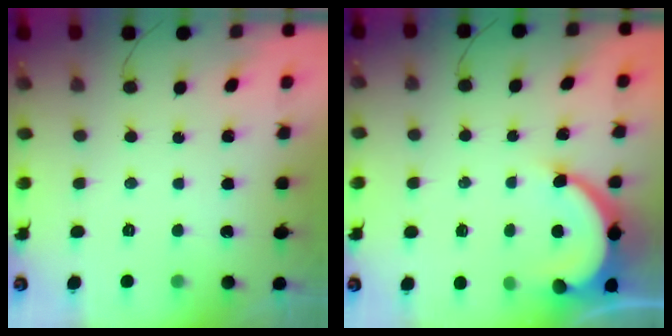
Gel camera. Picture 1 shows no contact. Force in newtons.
{"total": 9.0, "press": 8.9, "slide": 0.7}